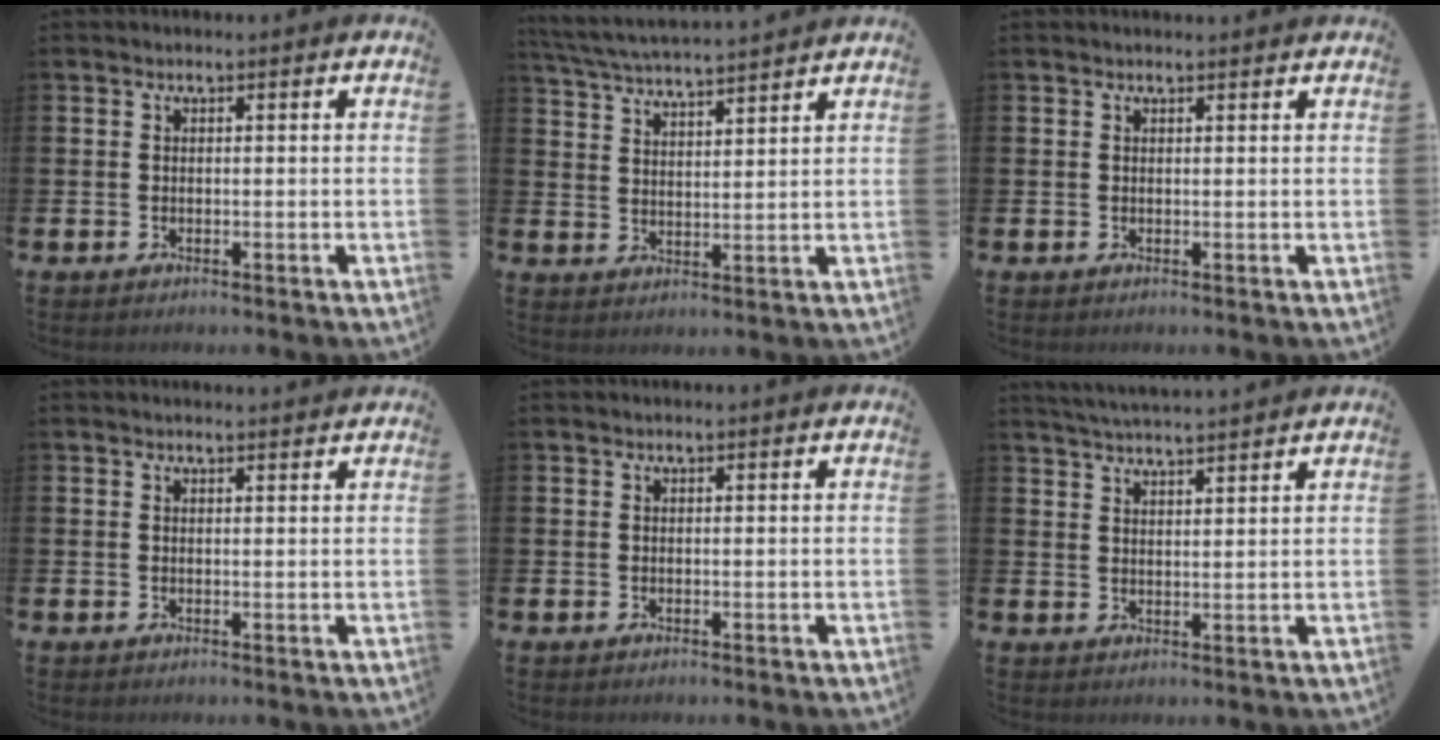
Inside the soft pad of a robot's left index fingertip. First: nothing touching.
{"total": 5.2, "force": [5.2, 0.0, 0.9], "torque": [-0.036, -0.034, 0.091]}
{"total": 0.7, "force": [0.6, 0.0, 0.2], "torque": [0.009, -0.005, 0.009]}
{"total": 1.1, "force": [1.1, 0.1, 0.1], "torque": [0.009, -0.006, 0.017]}
{"total": 0.0}
{"total": 4.1, "force": [4.0, -0.3, 0.4], "torque": [-0.012, -0.022, 0.072]}